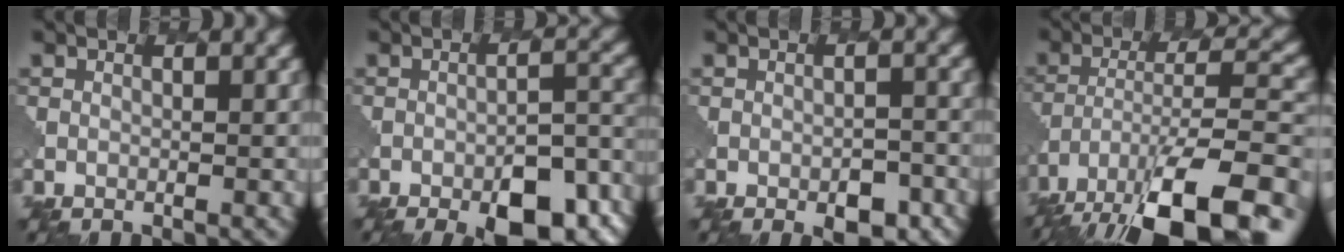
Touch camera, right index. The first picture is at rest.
{"total": 9.9, "force": [-6.4, 3.3, 6.7], "torque": [-0.090, -0.005, -0.085]}
{"total": 3.2, "force": [-1.9, 1.4, 2.1], "torque": [-0.029, 0.001, -0.022]}
{"total": 14.4, "force": [-9.8, 4.9, 9.3], "torque": [-0.178, -0.007, -0.152]}